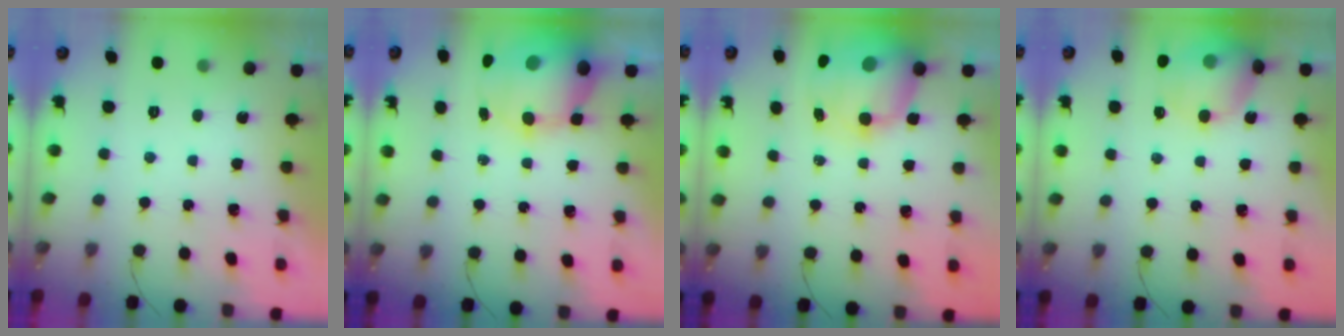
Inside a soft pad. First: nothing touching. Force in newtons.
{"total": 11.5, "press": 11.1, "slide": 3.1}
{"total": 13.5, "press": 13.0, "slide": 3.5}
{"total": 14.8, "press": 14.6, "slide": 2.4}